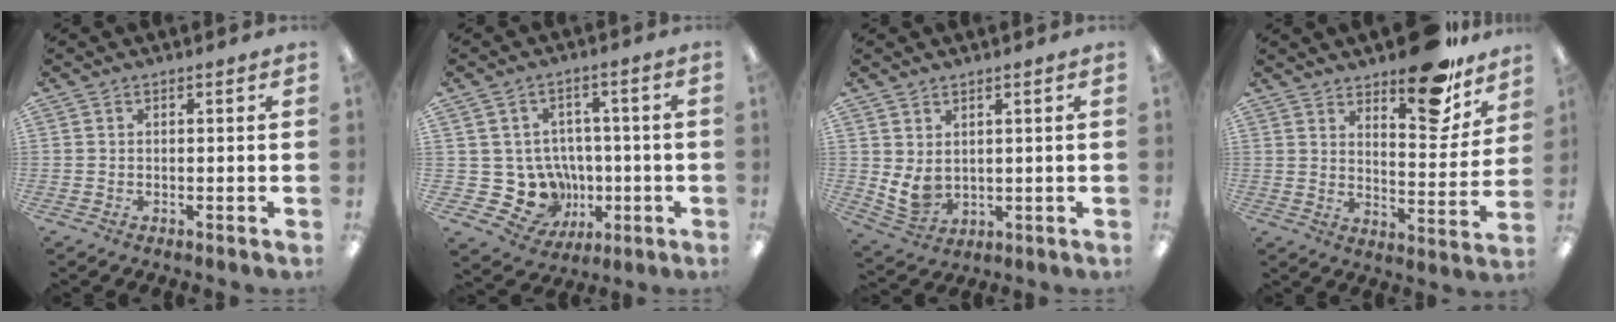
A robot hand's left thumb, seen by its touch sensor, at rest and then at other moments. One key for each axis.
{"total": 11.1, "fx": -0.9, "fy": 10.5, "fz": 3.3, "tx": -0.083, "ty": -0.009, "tz": 0.005}
{"total": 5.3, "fx": 1.8, "fy": 3.8, "fz": 3.2, "tx": -0.074, "ty": -0.016, "tz": 0.035}
{"total": 16.2, "fx": 12.3, "fy": 6.1, "fz": 8.5, "tx": -0.100, "ty": -0.088, "tz": 0.206}